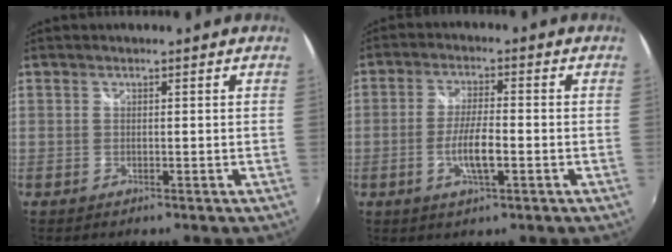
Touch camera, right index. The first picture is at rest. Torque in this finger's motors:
{"motor_torque": [0.75, -0.26, 0.24, 0.07]}